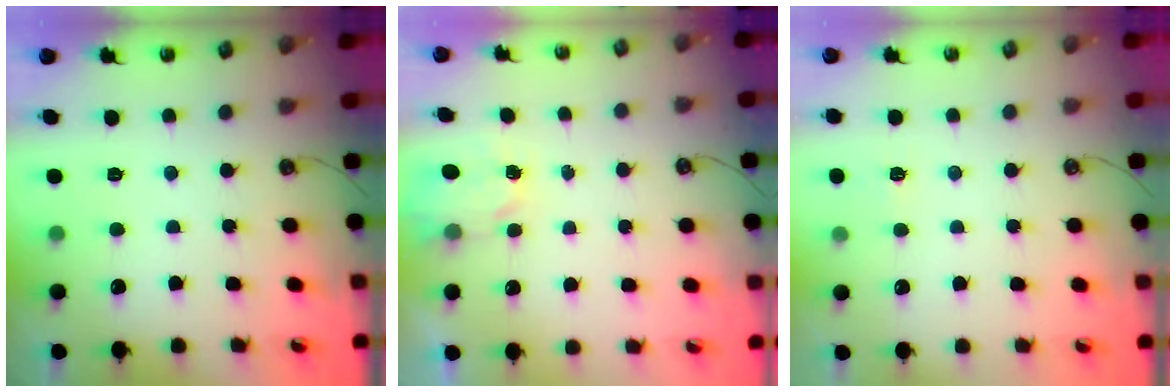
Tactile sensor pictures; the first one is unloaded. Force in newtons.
{"total": 2.6, "press": 2.6, "slide": 0.4}
{"total": 2.3, "press": 2.3, "slide": 0.3}